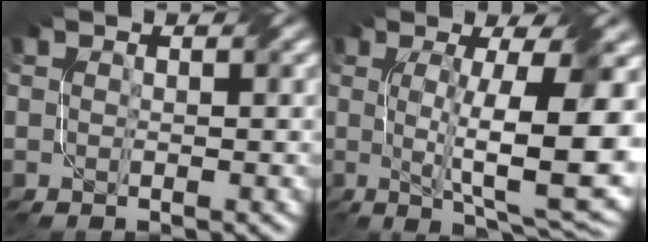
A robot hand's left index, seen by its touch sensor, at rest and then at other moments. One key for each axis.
{"total": 12.1, "fx": 0.6, "fy": 2.7, "fz": 11.8, "tx": -0.175, "ty": -0.006, "tz": 0.016}